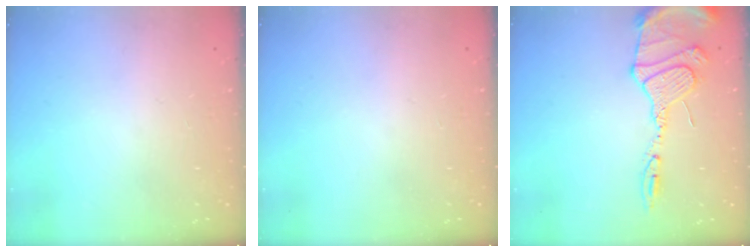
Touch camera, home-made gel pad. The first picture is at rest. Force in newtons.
{"total": 0.0}
{"total": 14.4, "press": 14.4, "slide": 1.5}